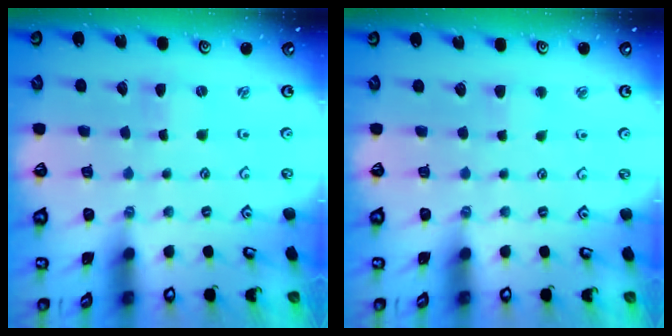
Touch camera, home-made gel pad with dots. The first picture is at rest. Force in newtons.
{"total": 2.1, "press": 2.0, "slide": 0.3}